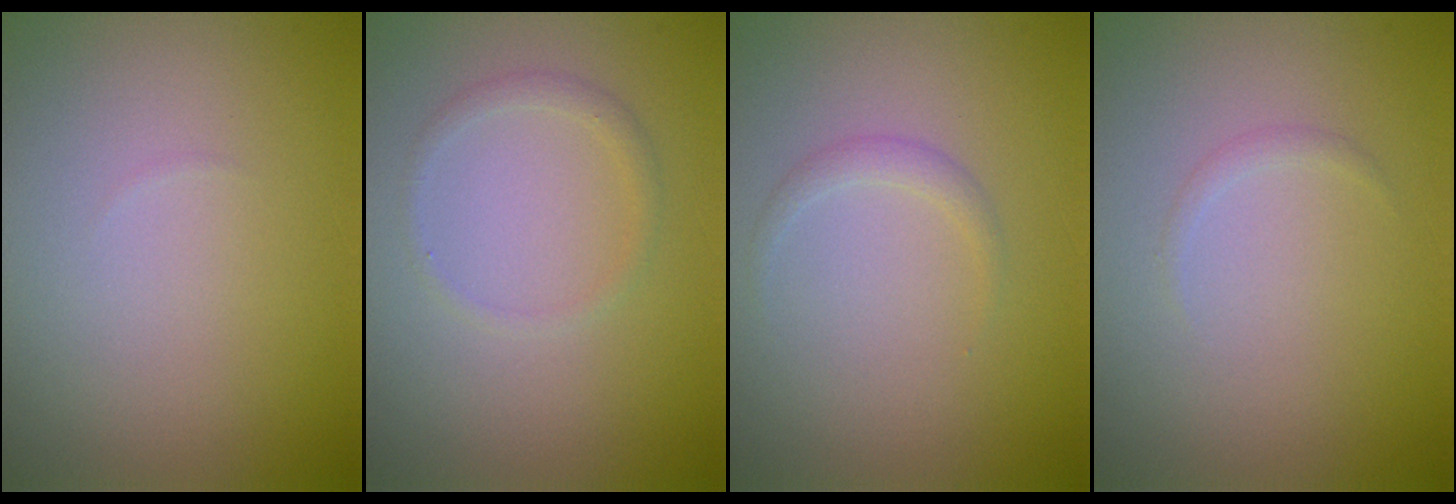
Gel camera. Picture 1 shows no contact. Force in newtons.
{"total": 0.9, "press": 0.9, "slide": 0.1}
{"total": 0.5, "press": 0.5, "slide": 0.1}
{"total": 0.5, "press": 0.5, "slide": 0.0}